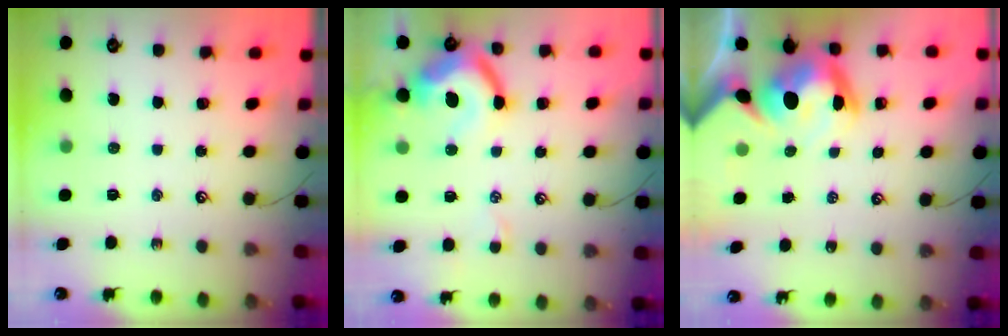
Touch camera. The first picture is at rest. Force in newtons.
{"total": 9.6, "press": 9.4, "slide": 1.7}
{"total": 12.9, "press": 12.8, "slide": 1.1}